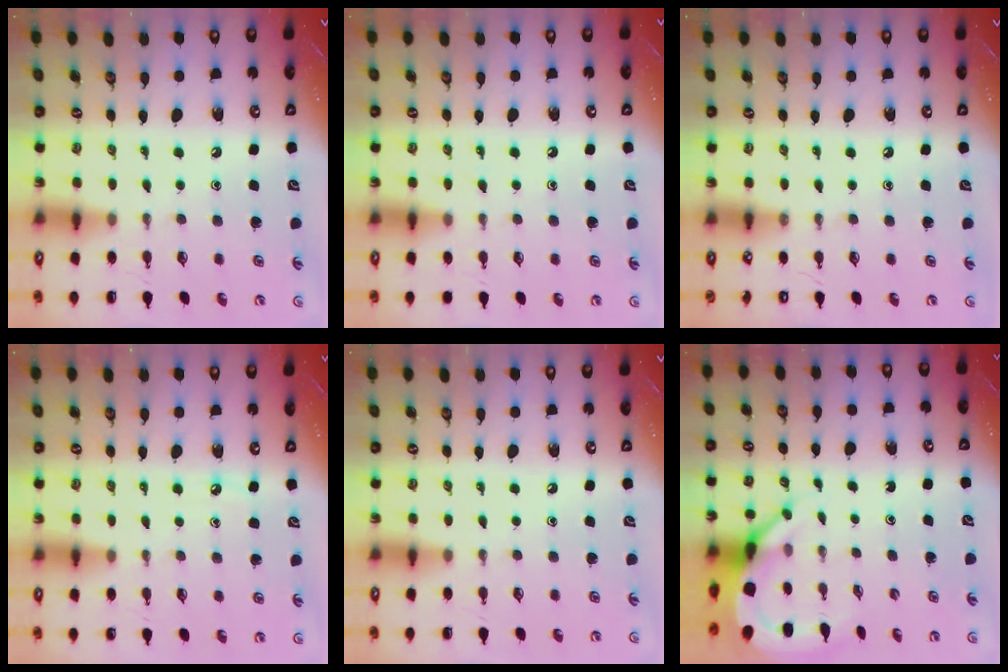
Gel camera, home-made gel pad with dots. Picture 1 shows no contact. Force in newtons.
{"total": 6.0, "press": 5.9, "slide": 0.8}
{"total": 0.0}
{"total": 2.7, "press": 2.7, "slide": 0.4}
{"total": 0.0}
{"total": 7.0, "press": 6.9, "slide": 1.0}